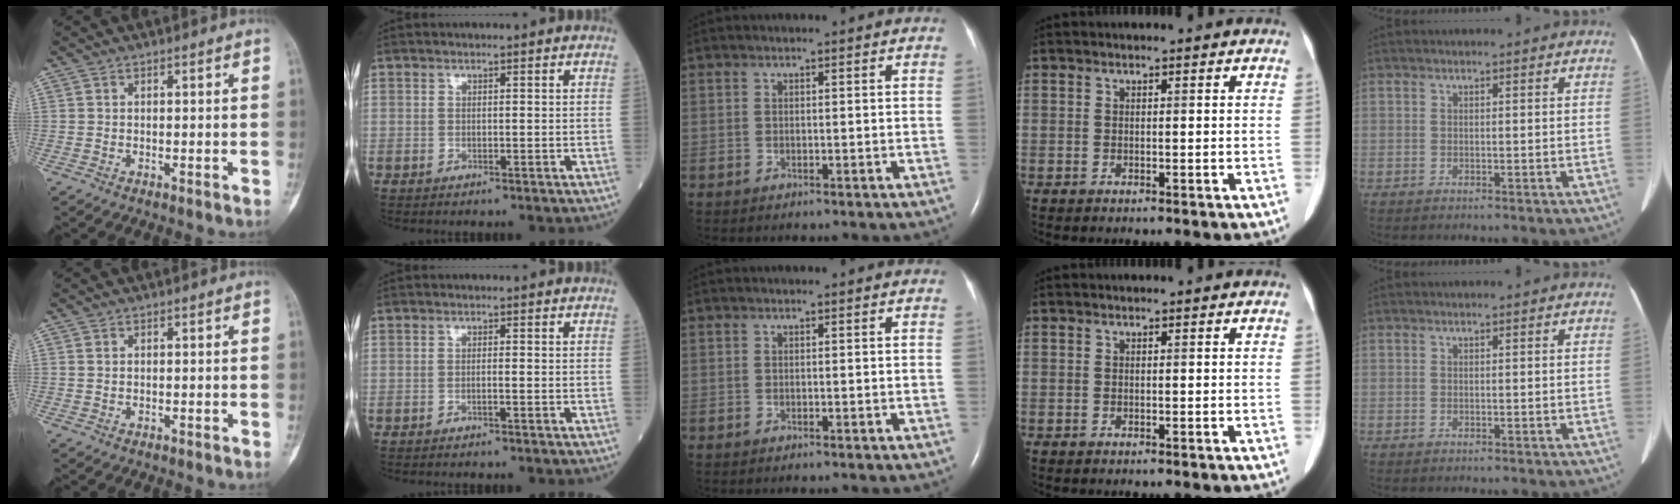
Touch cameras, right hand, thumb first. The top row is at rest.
{"thumb": {"total": 0.6, "force": [0.2, 0.4, 0.4], "torque": [-0.011, -0.001, 0.008]}, "index": {"total": 0.6, "force": [-0.2, 0.0, 0.6], "torque": [-0.014, 0.002, -0.002]}}